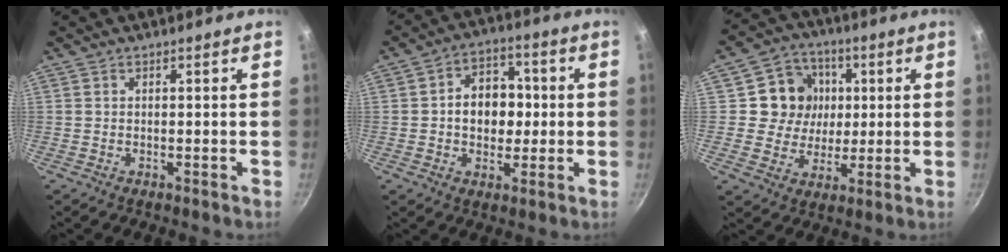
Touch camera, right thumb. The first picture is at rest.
{"total": 10.3, "force": [0.2, 7.8, 6.8], "torque": [-0.063, 0.016, -0.004]}
{"total": 11.1, "force": [2.1, 10.3, 3.7], "torque": [-0.024, 0.001, 0.026]}